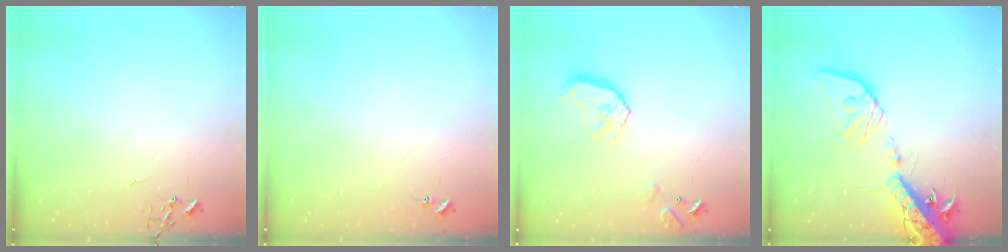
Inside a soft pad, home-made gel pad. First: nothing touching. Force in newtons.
{"total": 6.8, "press": 6.7, "slide": 0.5}
{"total": 12.7, "press": 12.6, "slide": 1.6}
{"total": 19.7, "press": 19.2, "slide": 4.1}